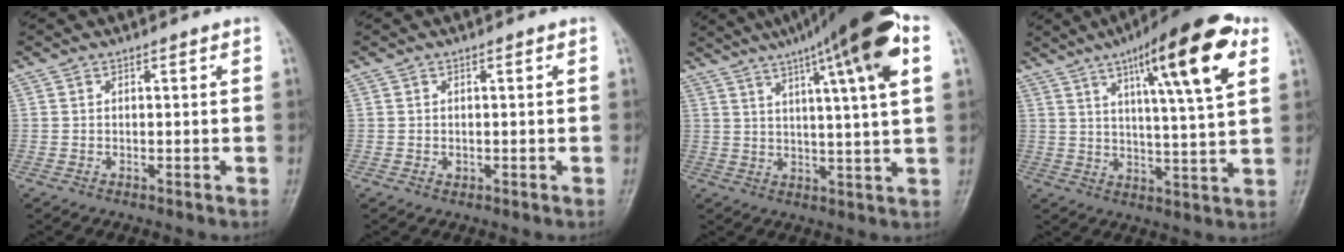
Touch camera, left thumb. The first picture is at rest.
{"total": 0.8, "force": [-0.3, 0.6, 0.5], "torque": [-0.008, 0.006, -0.002]}
{"total": 19.1, "force": [9.3, 2.1, 16.6], "torque": [-0.249, 0.002, 0.132]}
{"total": 18.6, "force": [8.5, 3.6, 16.1], "torque": [-0.226, -0.021, 0.124]}